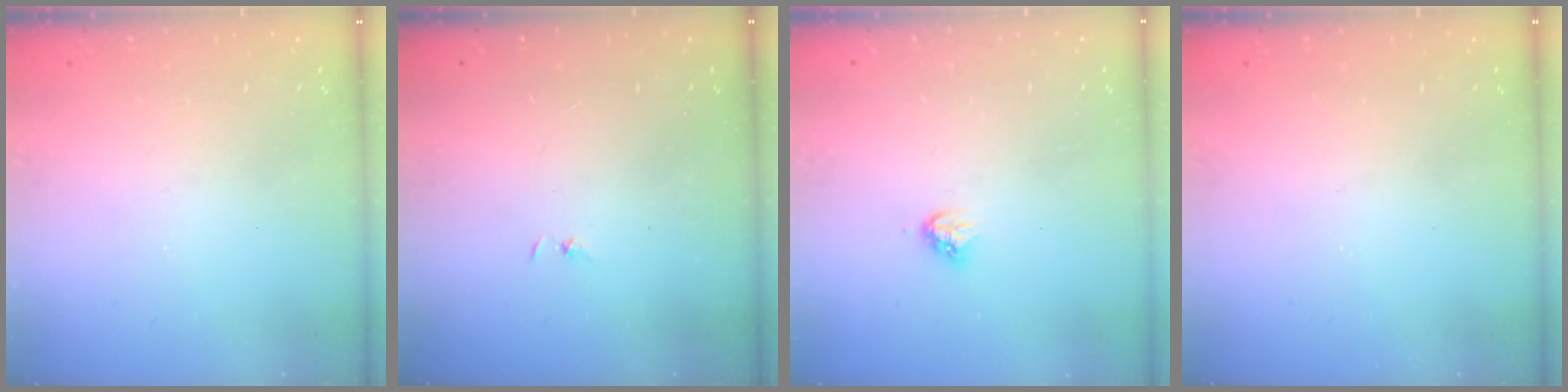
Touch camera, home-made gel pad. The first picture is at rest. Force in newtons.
{"total": 0.7, "press": 0.7, "slide": 0.1}
{"total": 3.8, "press": 3.8, "slide": 0.3}
{"total": 0.0}